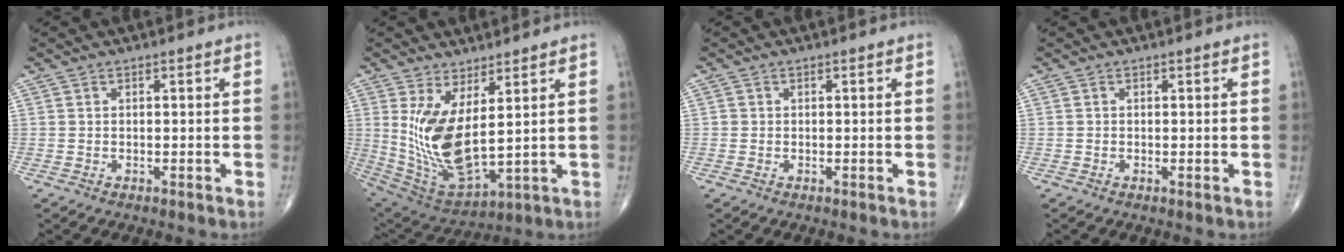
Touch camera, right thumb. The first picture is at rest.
{"total": 13.9, "force": [3.0, 5.5, 12.4], "torque": [-0.250, -0.037, 0.082]}
{"total": 0.5, "force": [0.0, 0.5, 0.0], "torque": [0.002, 0.003, -0.002]}
{"total": 0.0}